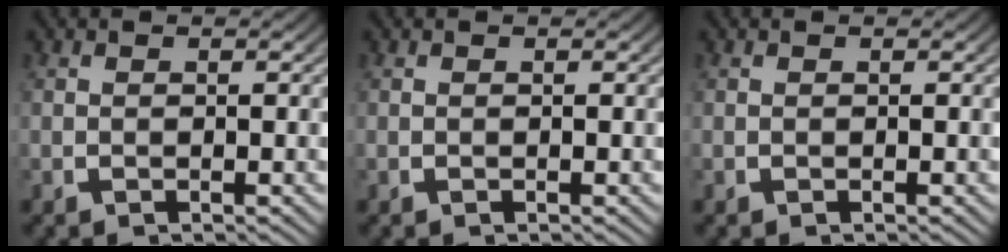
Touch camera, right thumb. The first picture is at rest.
{"total": 0.0}
{"total": 0.0}